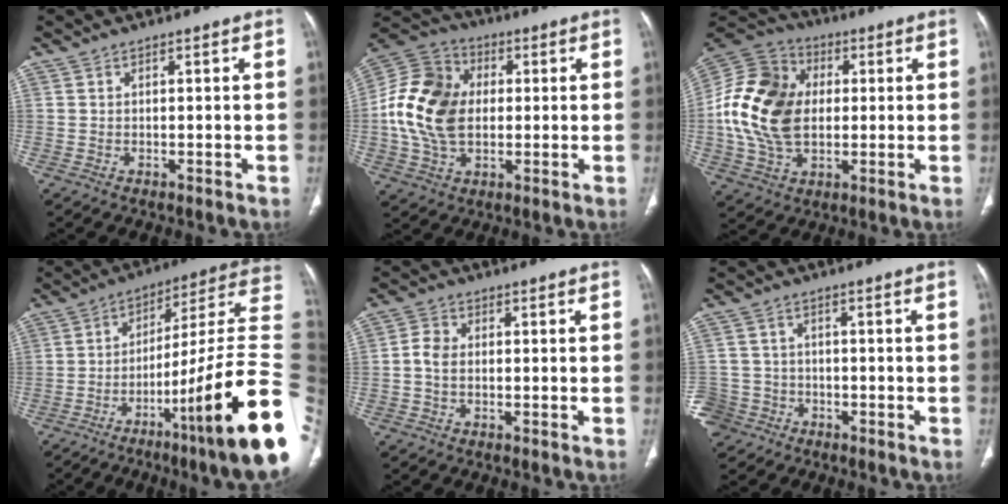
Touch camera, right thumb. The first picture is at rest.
{"total": 17.2, "force": [0.3, 12.3, 12.0], "torque": [-0.221, 0.019, 0.003]}
{"total": 19.6, "force": [0.7, 14.0, 13.7], "torque": [-0.262, 0.015, 0.012]}
{"total": 26.6, "force": [-7.9, 2.1, 25.3], "torque": [-0.316, 0.047, -0.122]}
{"total": 3.5, "force": [-0.3, 2.5, 2.4], "torque": [-0.049, 0.010, -0.011]}
{"total": 7.5, "force": [-3.8, 6.3, 1.0], "torque": [-0.027, 0.027, -0.064]}